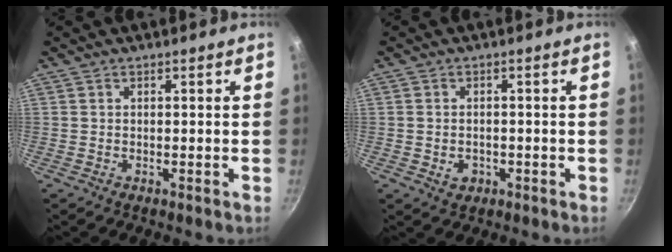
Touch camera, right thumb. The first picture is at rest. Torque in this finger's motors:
{"motor_torque": [-0.36, 0.24, 0.06, 0.66, -0.01]}